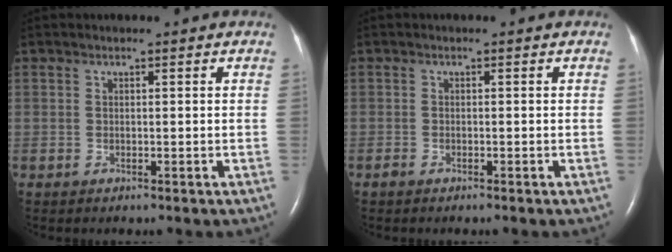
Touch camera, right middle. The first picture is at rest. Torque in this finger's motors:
{"motor_torque": [-0.16, -0.06, -0.14, -0.01]}